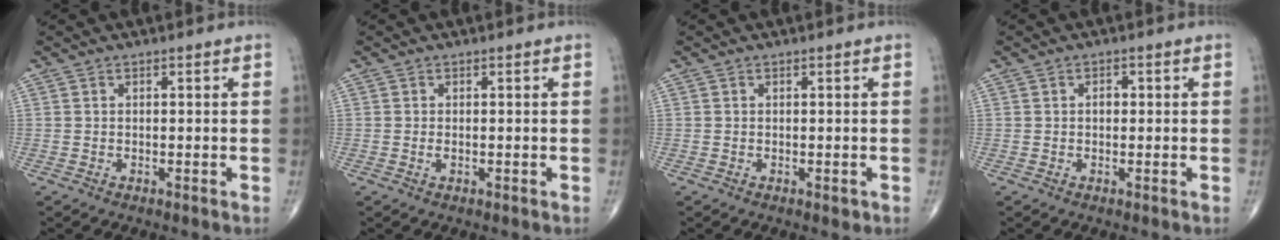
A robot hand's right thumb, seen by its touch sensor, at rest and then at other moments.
{"total": 0.6, "force": [-0.1, 0.2, 0.5], "torque": [-0.011, -0.002, -0.001]}
{"total": 0.9, "force": [-0.2, 0.6, 0.7], "torque": [-0.006, -0.002, 0.000]}
{"total": 1.3, "force": [0.1, 0.9, 0.9], "torque": [-0.009, 0.002, 0.000]}